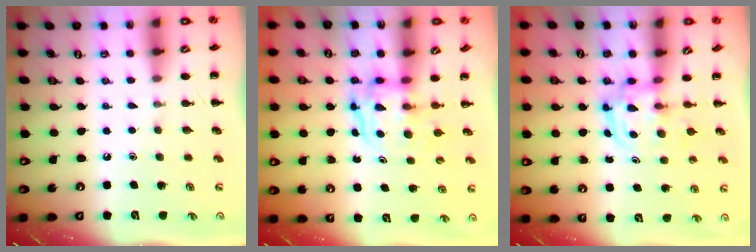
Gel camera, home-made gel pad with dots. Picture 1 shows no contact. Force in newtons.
{"total": 3.8, "press": 3.8, "slide": 0.4}
{"total": 3.0, "press": 3.0, "slide": 0.4}